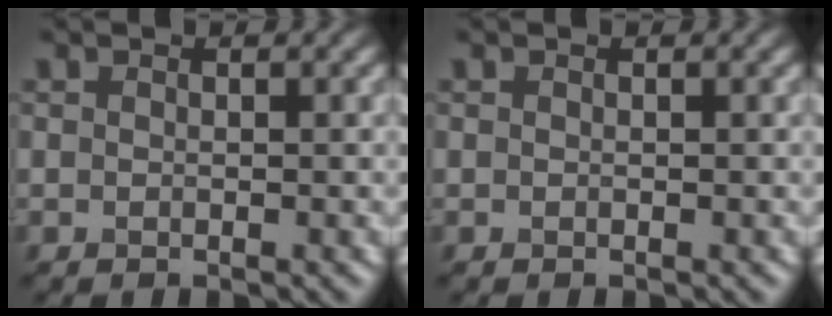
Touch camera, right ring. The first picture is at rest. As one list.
[{"total": 0.0}]